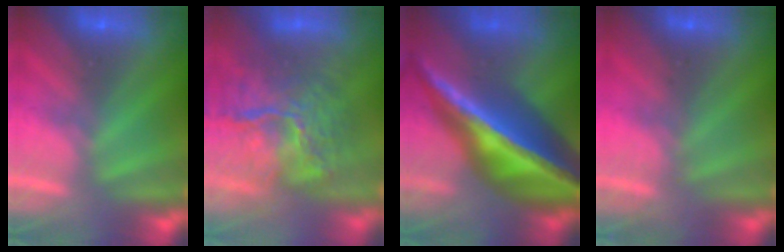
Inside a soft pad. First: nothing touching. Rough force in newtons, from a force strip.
{"total": 9.9}
{"total": 6.7}
{"total": 5.3}